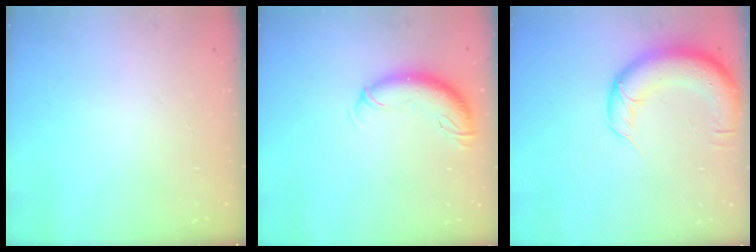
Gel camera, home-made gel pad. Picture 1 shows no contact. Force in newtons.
{"total": 10.9, "press": 10.6, "slide": 2.5}
{"total": 13.0, "press": 12.5, "slide": 3.3}